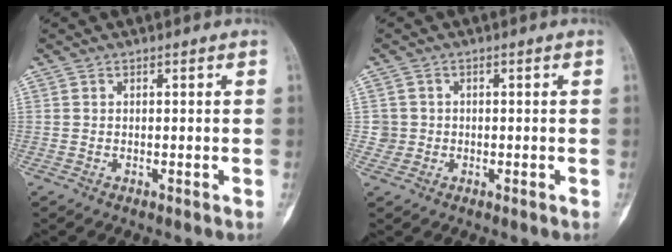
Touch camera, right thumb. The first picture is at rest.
{"total": 2.0, "force": [-0.2, 2.0, -0.2], "torque": [0.018, 0.008, -0.006]}